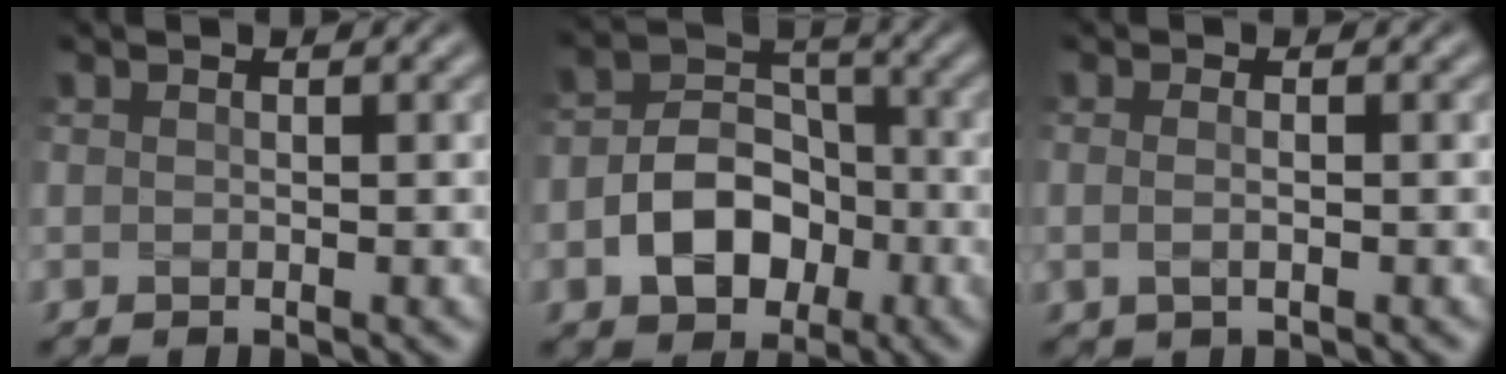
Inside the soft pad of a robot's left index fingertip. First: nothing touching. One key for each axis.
{"total": 5.8, "fx": -1.8, "fy": 4.4, "fz": 3.4, "tx": -0.055, "ty": 0.003, "tz": -0.035}
{"total": 1.3, "fx": 0.0, "fy": 0.6, "fz": 1.1, "tx": -0.008, "ty": -0.001, "tz": -0.006}